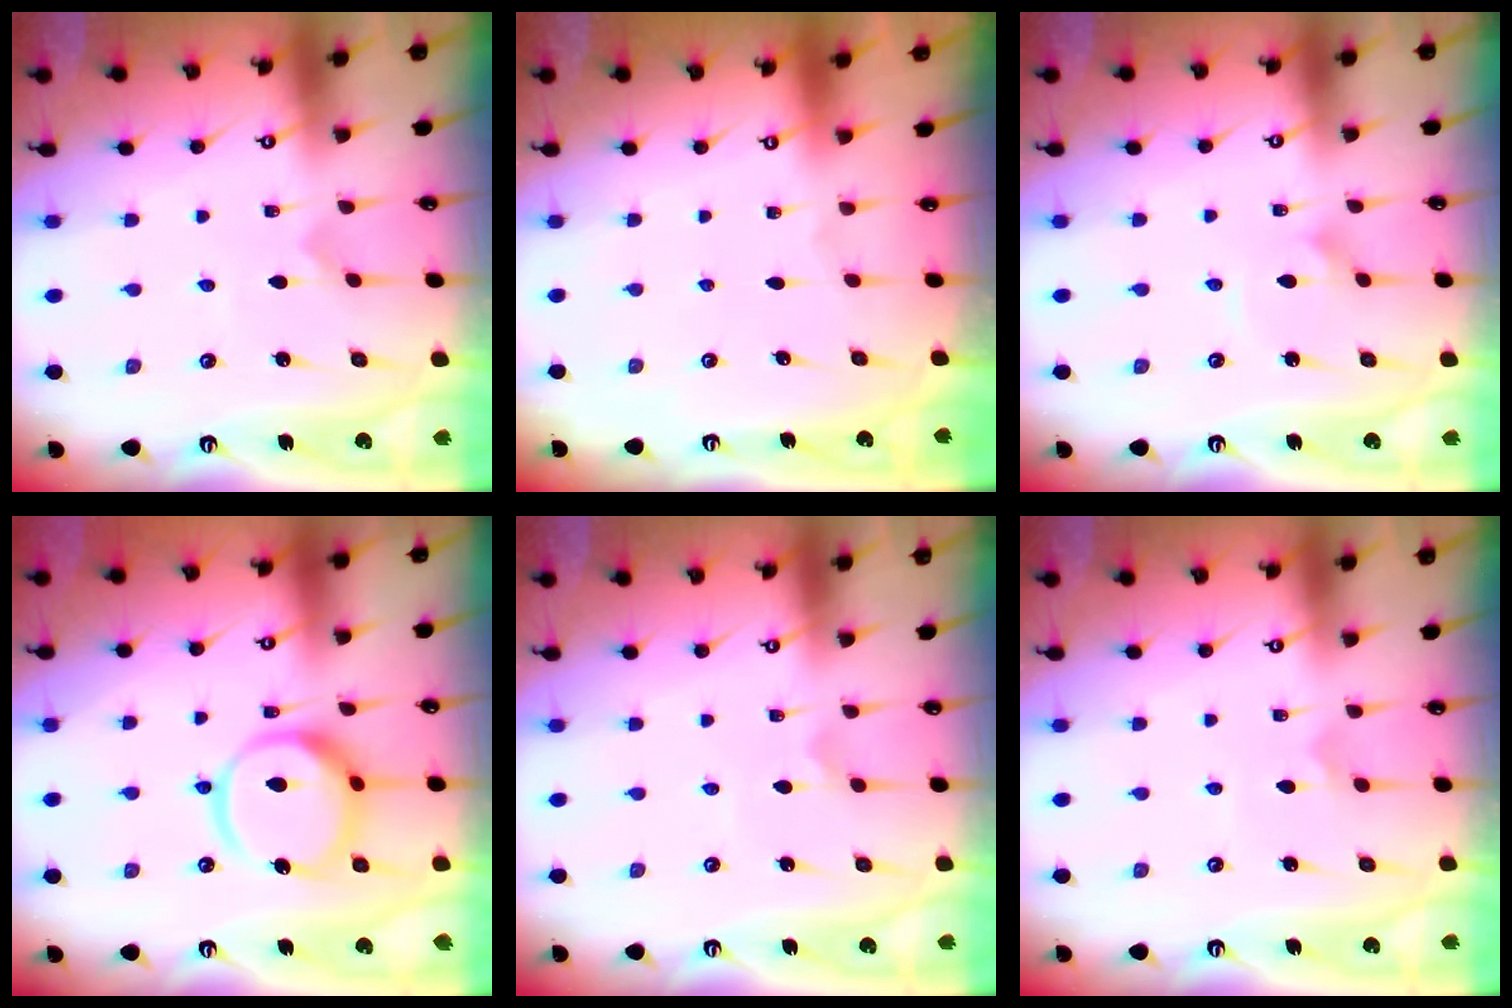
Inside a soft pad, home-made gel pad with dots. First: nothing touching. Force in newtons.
{"total": 0.0}
{"total": 1.5, "press": 1.5, "slide": 0.1}
{"total": 13.1, "press": 13.0, "slide": 1.7}
{"total": 1.5, "press": 1.4, "slide": 0.4}
{"total": 2.8, "press": 2.8, "slide": 0.4}